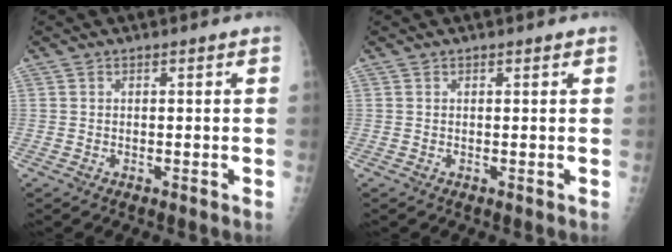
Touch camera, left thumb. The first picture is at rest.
{"total": 0.0}